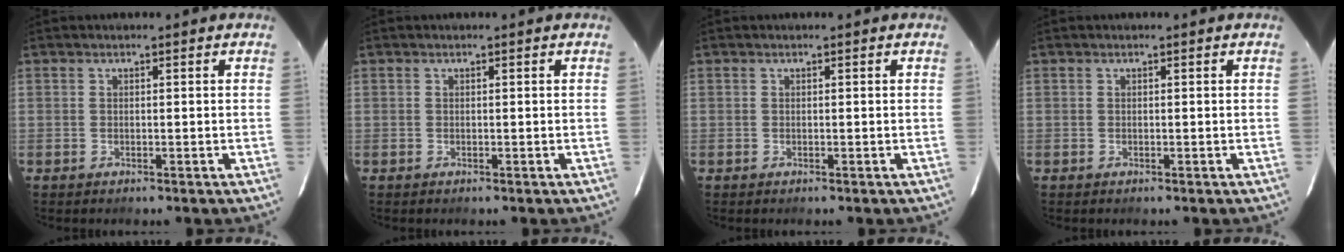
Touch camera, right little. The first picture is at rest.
{"total": 0.0}
{"total": 0.0}
{"total": 0.0}